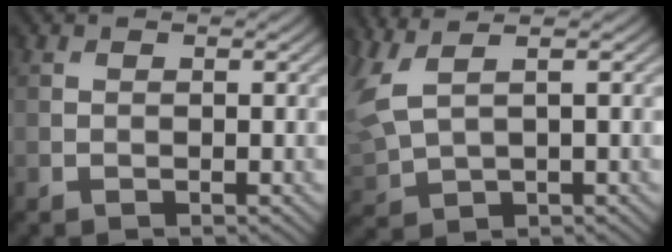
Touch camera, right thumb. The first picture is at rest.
{"total": 7.6, "force": [3.0, 3.5, 6.0], "torque": [-0.189, 0.004, 0.071]}